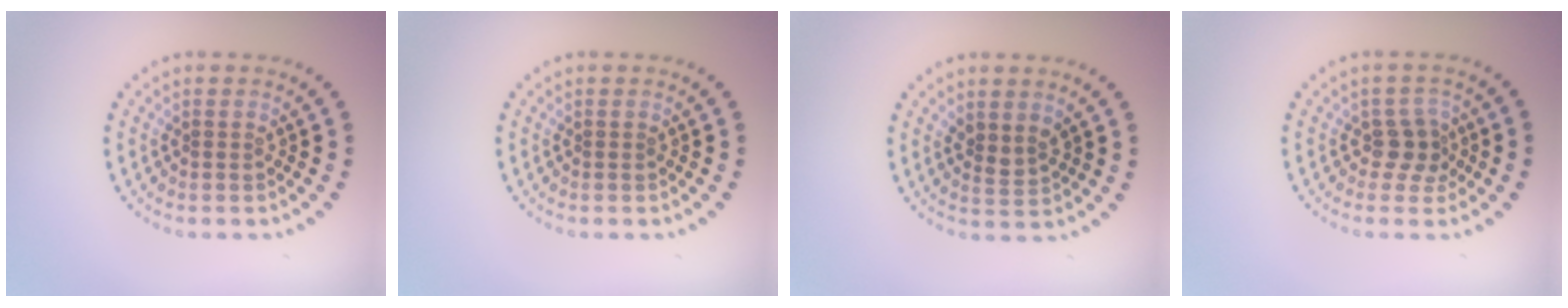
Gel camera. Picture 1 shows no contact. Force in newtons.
{"total": 0.0}
{"total": 1.6, "press": 1.4, "slide": 0.8}
{"total": 2.2, "press": 2.0, "slide": 1.0}